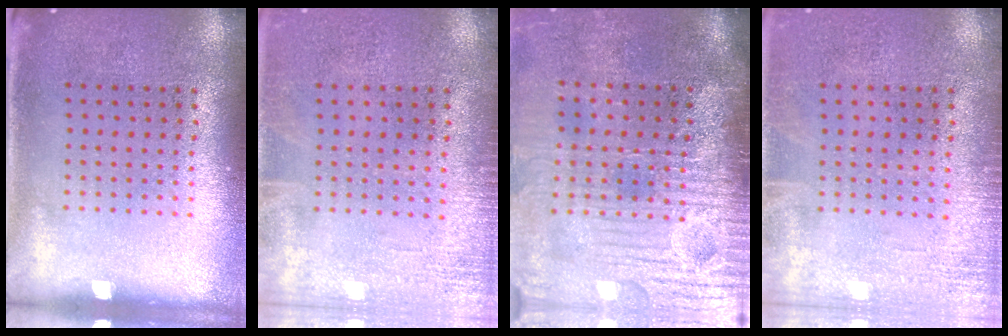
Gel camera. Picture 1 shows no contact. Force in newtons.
{"total": 1.7, "press": 1.7, "slide": 0.3}
{"total": 4.7, "press": 4.0, "slide": 2.4}
{"total": 1.7, "press": 1.7, "slide": 0.3}